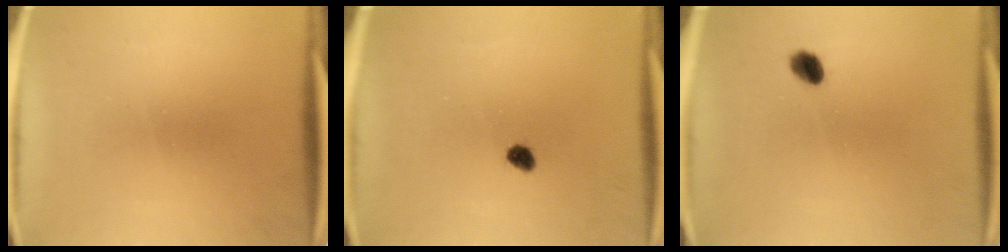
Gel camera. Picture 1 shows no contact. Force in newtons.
{"total": 2.0}
{"total": 2.8}